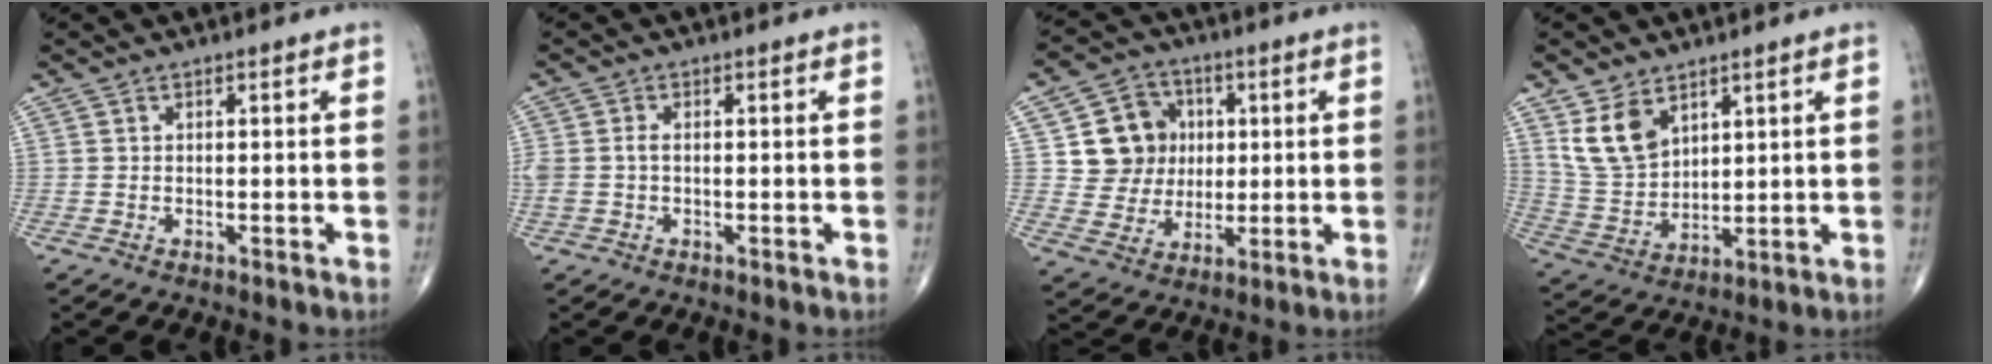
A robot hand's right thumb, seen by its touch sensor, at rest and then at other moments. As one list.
[{"total": 3.0, "force": [-0.1, 1.9, 2.4], "torque": [-0.070, 0.007, -0.002]}, {"total": 11.3, "force": [2.2, 10.3, 4.0], "torque": [-0.022, 0.003, 0.042]}, {"total": 9.6, "force": [5.2, 5.9, 5.4], "torque": [-0.088, -0.023, 0.119]}]